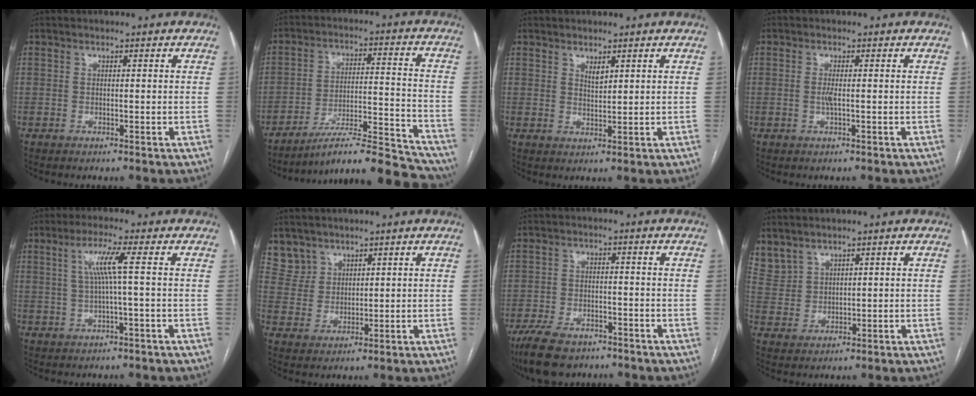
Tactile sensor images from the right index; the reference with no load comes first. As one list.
[{"total": 17.8, "force": [-16.8, 1.1, 5.6], "torque": [-0.070, 0.027, -0.254]}, {"total": 1.8, "force": [1.2, 0.6, 1.1], "torque": [-0.022, -0.005, 0.026]}, {"total": 1.5, "force": [-0.4, 0.1, 1.5], "torque": [-0.034, -0.001, -0.007]}, {"total": 4.9, "force": [0.8, -1.0, 4.7], "torque": [-0.097, 0.010, 0.020]}, {"total": 4.7, "force": [3.5, 3.0, -0.6], "torque": [0.020, 0.005, 0.078]}, {"total": 9.9, "force": [-7.5, 4.2, 4.9], "torque": [-0.091, -0.009, -0.120]}, {"total": 5.6, "force": [4.6, 3.0, 1.0], "torque": [-0.034, 0.011, 0.114]}]